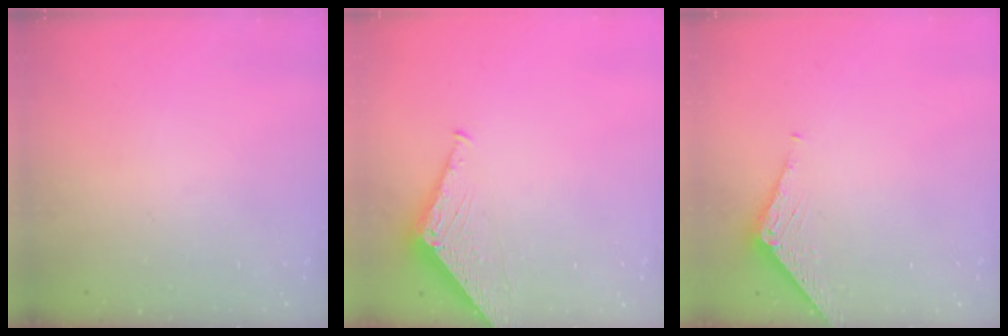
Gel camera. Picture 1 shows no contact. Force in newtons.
{"total": 3.8, "press": 3.8, "slide": 0.5}
{"total": 3.5, "press": 3.5, "slide": 0.3}